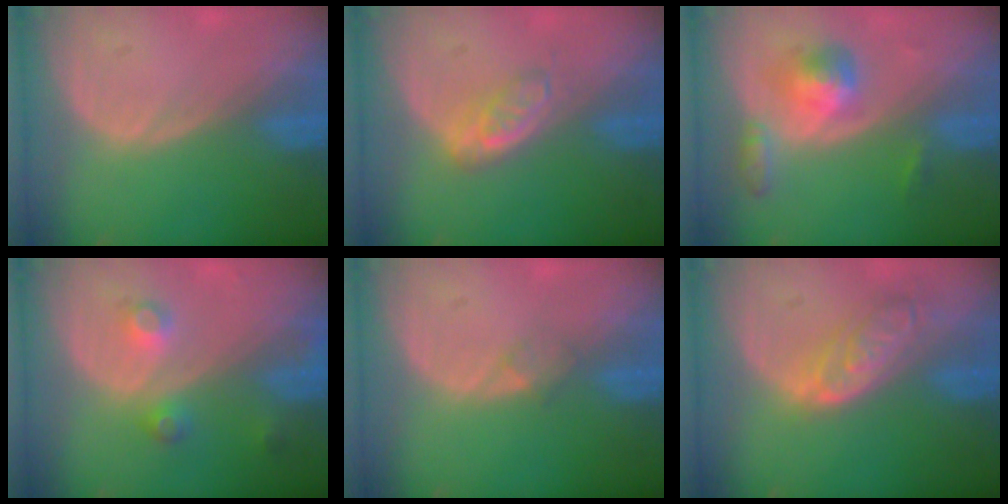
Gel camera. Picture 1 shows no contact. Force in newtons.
{"total": 3.8, "press": 3.8, "slide": 0.6}
{"total": 5.2, "press": 4.9, "slide": 1.7}
{"total": 3.8, "press": 3.5, "slide": 1.4}
{"total": 1.4, "press": 1.4, "slide": 0.1}
{"total": 6.3, "press": 5.7, "slide": 2.8}